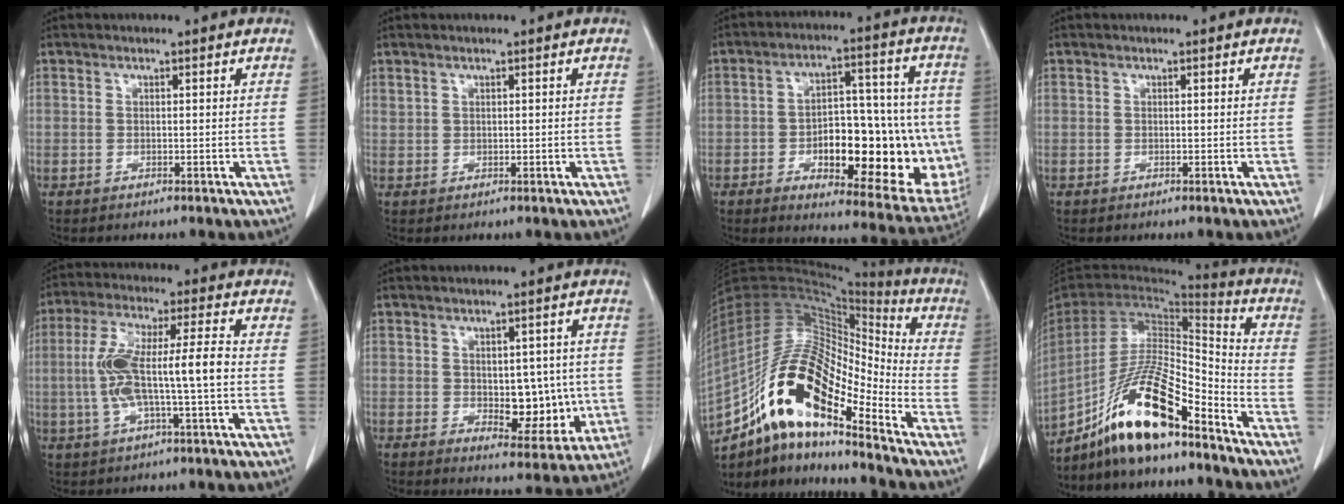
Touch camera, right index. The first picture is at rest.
{"total": 0.8, "force": [0.6, 0.4, 0.2], "torque": [0.000, 0.002, 0.014]}
{"total": 22.1, "force": [-4.4, 8.3, 19.9], "torque": [-0.217, 0.026, -0.037]}
{"total": 0.0}
{"total": 10.9, "force": [-1.1, 1.1, 10.8], "torque": [-0.216, 0.022, -0.023]}
{"total": 8.2, "force": [-0.5, 4.5, 6.9], "torque": [-0.074, 0.002, 0.006]}
{"total": 19.3, "force": [-11.7, 5.3, 14.4], "torque": [-0.284, 0.022, -0.207]}
{"total": 16.8, "force": [-12.0, 2.5, 11.4], "torque": [-0.224, 0.001, -0.222]}